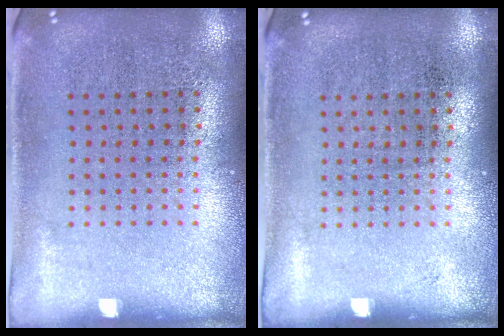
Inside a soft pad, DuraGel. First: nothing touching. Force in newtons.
{"total": 0.0}